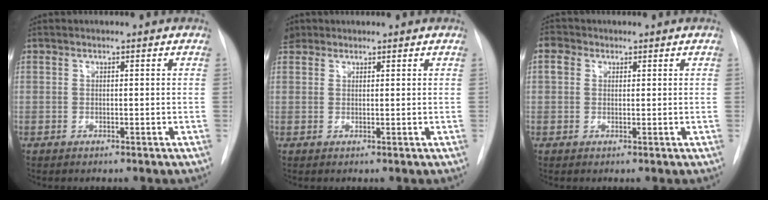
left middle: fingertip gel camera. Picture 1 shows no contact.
{"total": 3.0, "force": [2.1, 2.1, 0.4], "torque": [-0.008, 0.016, 0.036]}
{"total": 2.6, "force": [0.9, 2.2, 1.1], "torque": [-0.025, 0.013, 0.015]}